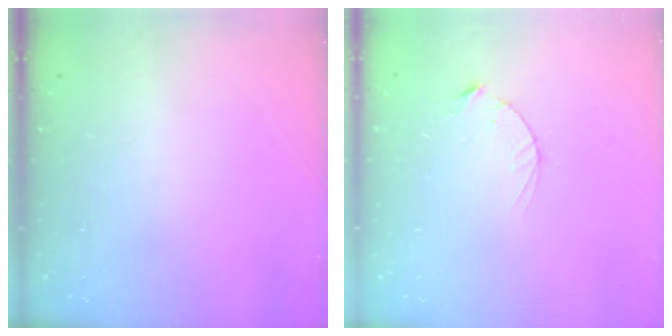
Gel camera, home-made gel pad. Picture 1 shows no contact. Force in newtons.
{"total": 2.5, "press": 2.5, "slide": 0.4}